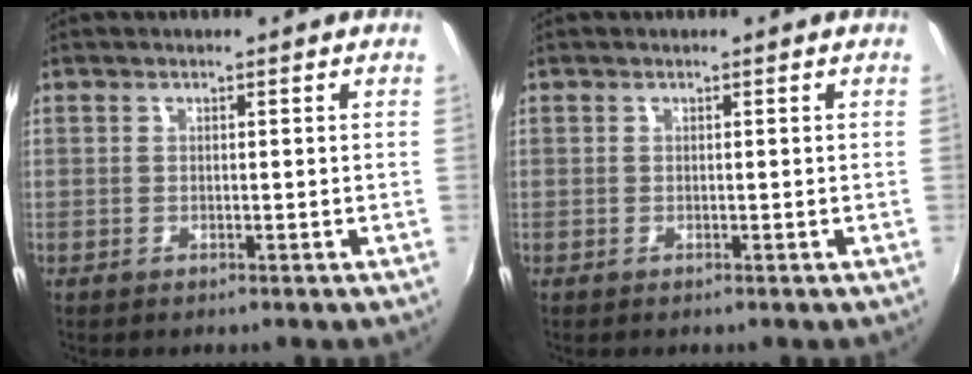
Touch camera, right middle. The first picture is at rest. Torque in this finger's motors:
{"motor_torque": [-0.12, 0.06, 0.00, -0.01]}